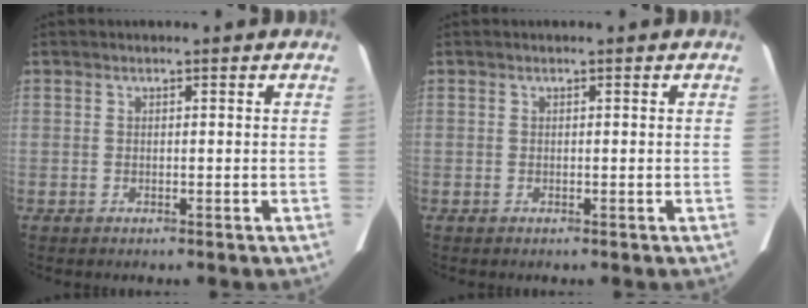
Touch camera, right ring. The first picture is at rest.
{"total": 0.0}